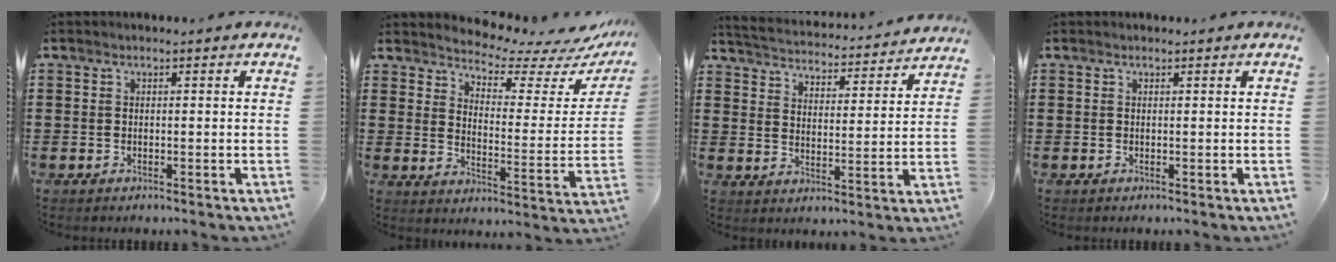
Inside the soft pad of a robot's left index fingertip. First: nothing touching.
{"total": 4.6, "force": [4.4, 0.5, 1.1], "torque": [-0.039, -0.040, 0.070]}
{"total": 3.5, "force": [3.5, -0.1, -0.2], "torque": [-0.021, -0.035, 0.053]}
{"total": 0.0}